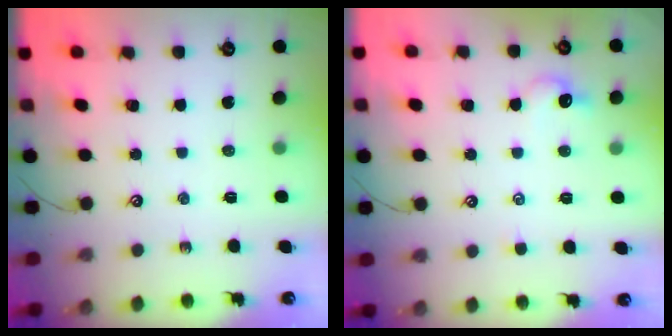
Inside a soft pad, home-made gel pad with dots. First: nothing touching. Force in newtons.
{"total": 1.2, "press": 1.0, "slide": 0.7}